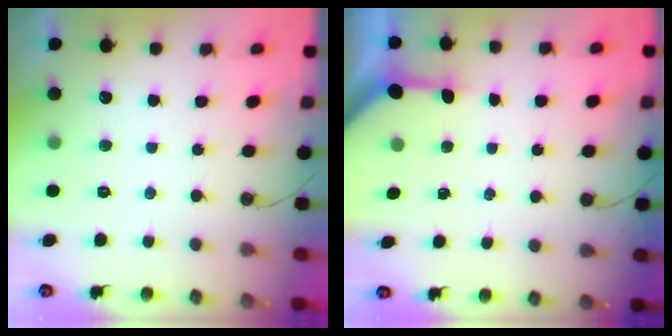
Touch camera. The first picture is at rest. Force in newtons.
{"total": 3.1, "press": 3.1, "slide": 0.4}